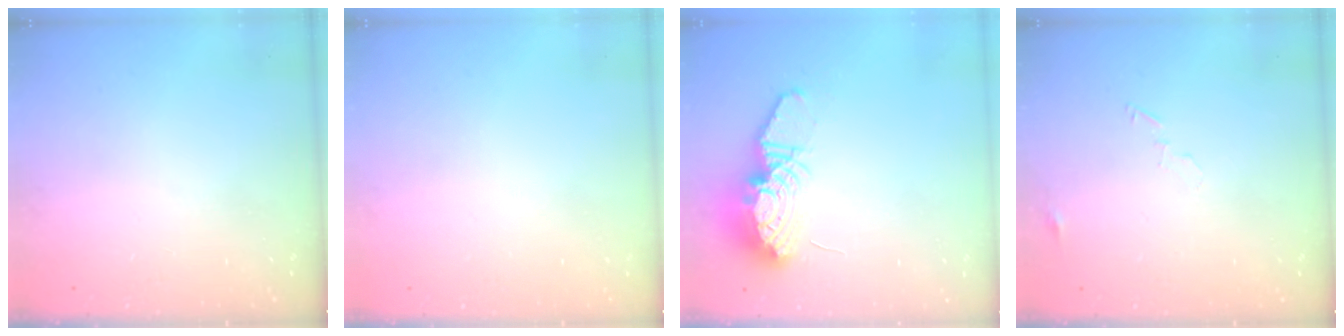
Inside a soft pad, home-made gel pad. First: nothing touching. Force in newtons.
{"total": 3.6, "press": 1.4, "slide": 3.3}
{"total": 13.1, "press": 13.0, "slide": 1.4}
{"total": 4.3, "press": 4.3, "slide": 0.3}